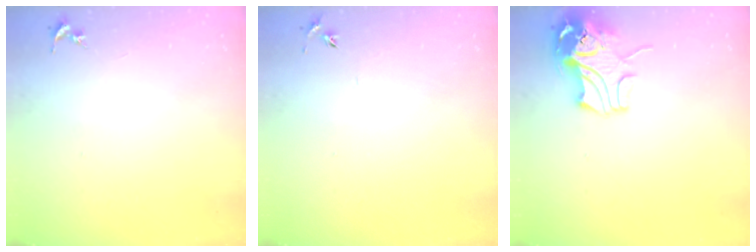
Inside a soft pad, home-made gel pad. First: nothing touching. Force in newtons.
{"total": 4.1, "press": 4.0, "slide": 0.4}
{"total": 11.2, "press": 11.0, "slide": 1.6}